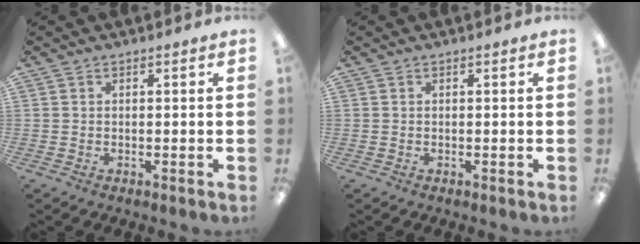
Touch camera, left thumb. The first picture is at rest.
{"total": 0.0}